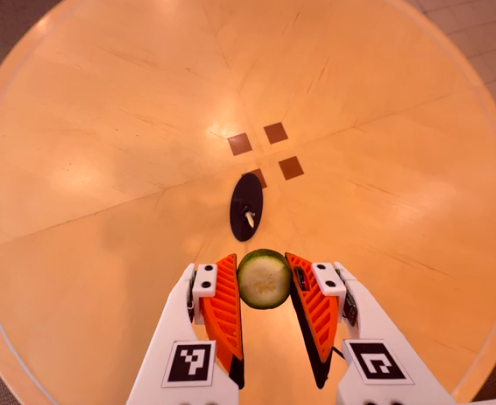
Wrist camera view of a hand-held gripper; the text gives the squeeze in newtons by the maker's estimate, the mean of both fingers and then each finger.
{"total": 6.5, "left": 6.6, "right": 6.5}